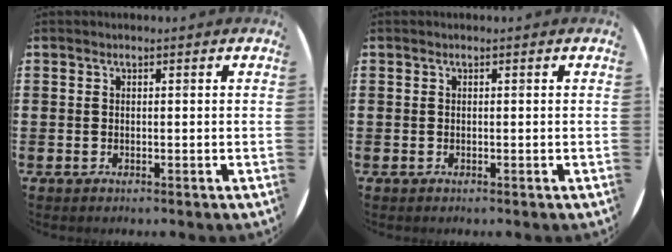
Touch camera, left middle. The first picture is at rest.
{"total": 0.0}